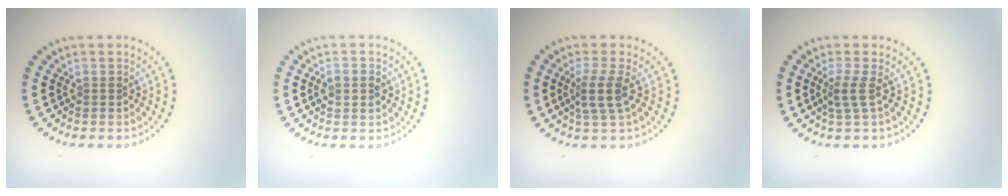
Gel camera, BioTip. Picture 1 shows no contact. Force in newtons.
{"total": 2.2, "press": 2.2, "slide": 0.1}
{"total": 2.5, "press": 2.0, "slide": 1.6}
{"total": 2.0, "press": 1.3, "slide": 1.5}